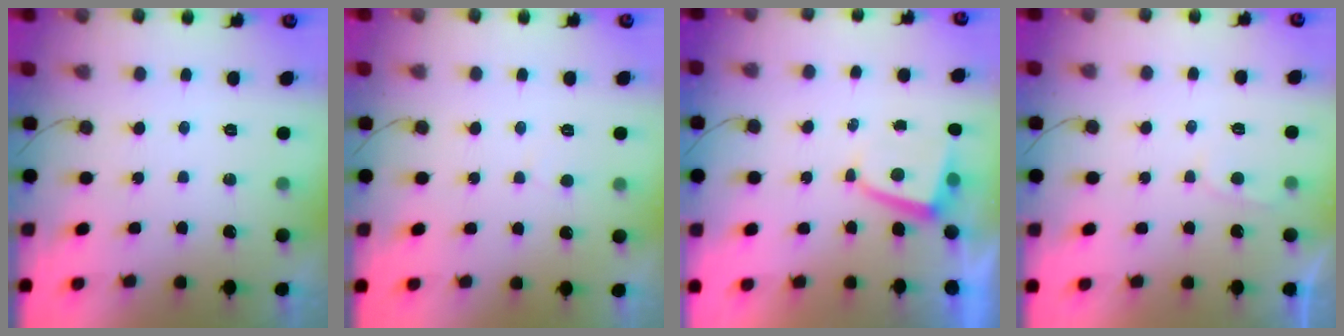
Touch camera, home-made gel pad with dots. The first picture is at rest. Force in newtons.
{"total": 2.9, "press": 2.9, "slide": 0.3}
{"total": 2.0, "press": 1.9, "slide": 0.3}
{"total": 2.0, "press": 2.0, "slide": 0.2}